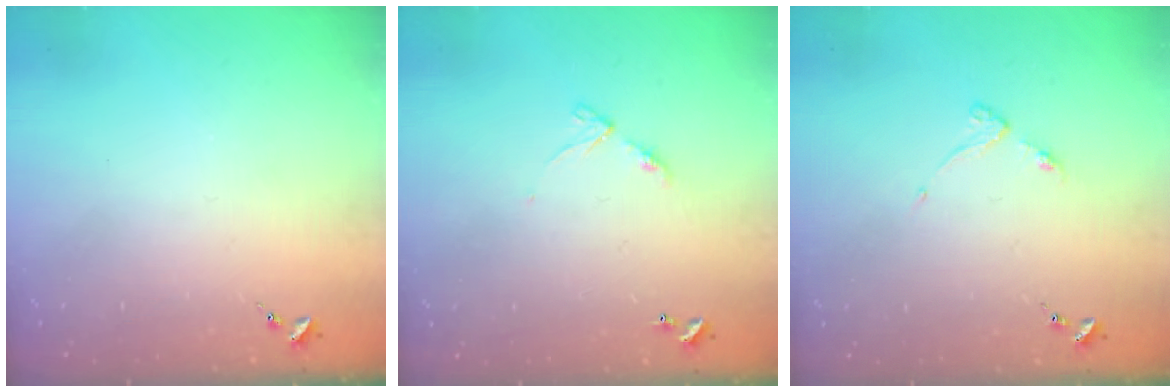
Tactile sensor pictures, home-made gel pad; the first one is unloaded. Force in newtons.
{"total": 6.1, "press": 6.0, "slide": 0.6}
{"total": 3.5, "press": 3.5, "slide": 0.5}